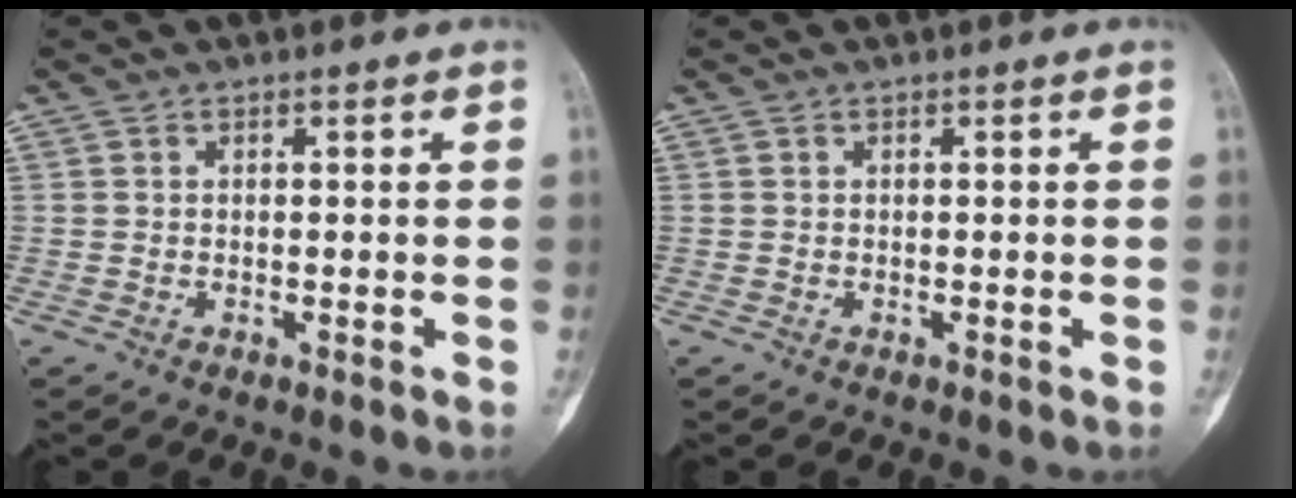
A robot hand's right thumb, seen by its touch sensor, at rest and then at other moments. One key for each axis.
{"total": 0.0}